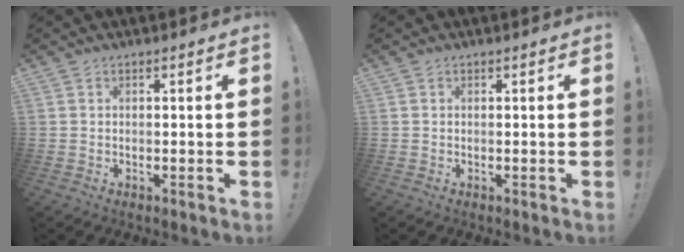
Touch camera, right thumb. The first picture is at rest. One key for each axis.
{"total": 0.0}